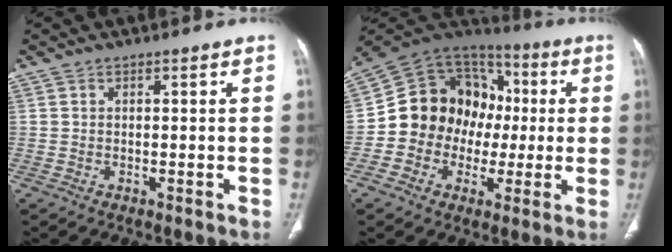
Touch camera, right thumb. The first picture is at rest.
{"total": 18.2, "force": [-0.9, 15.6, 9.4], "torque": [-0.115, 0.048, -0.017]}